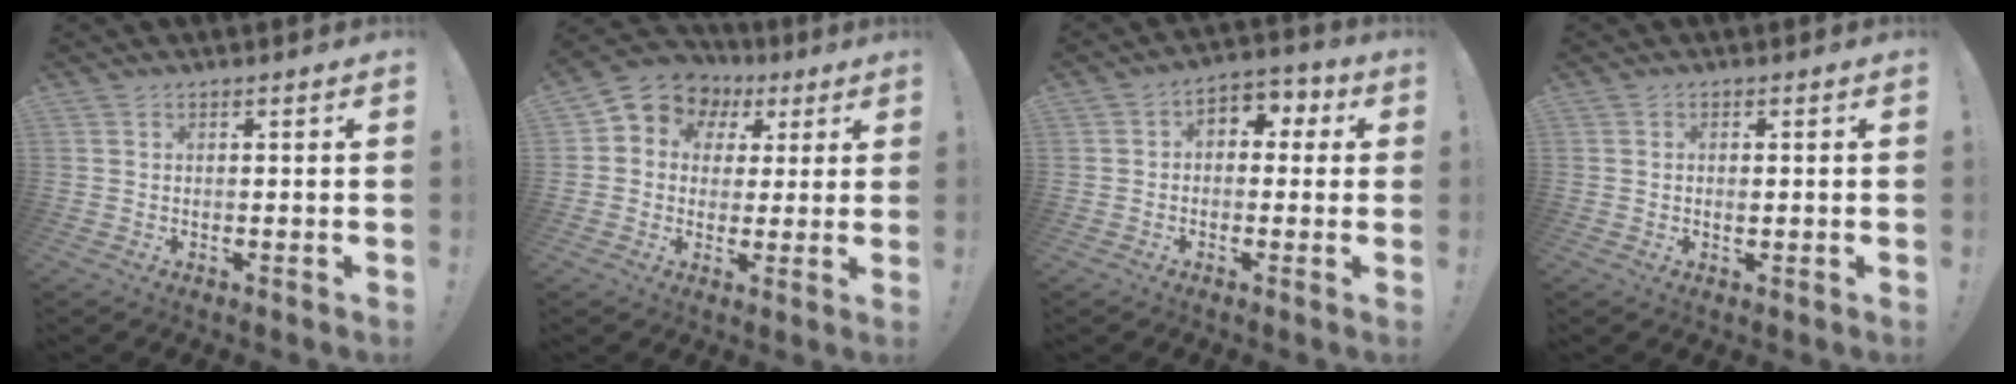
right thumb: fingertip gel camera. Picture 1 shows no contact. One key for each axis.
{"total": 7.5, "fx": 2.5, "fy": 6.6, "fz": 2.5, "tx": -0.039, "ty": -0.017, "tz": 0.052}
{"total": 5.1, "fx": -0.9, "fy": 4.2, "fz": 2.9, "tx": -0.040, "ty": 0.016, "tz": -0.012}
{"total": 0.8, "fx": -0.1, "fy": 0.5, "fz": 0.6, "tx": -0.005, "ty": -0.001, "tz": -0.003}